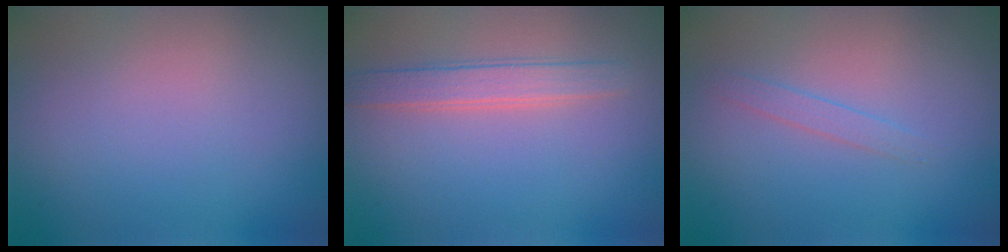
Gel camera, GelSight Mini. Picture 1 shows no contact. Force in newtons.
{"total": 2.4, "press": 2.4, "slide": 0.2}
{"total": 1.0, "press": 1.0, "slide": 0.1}